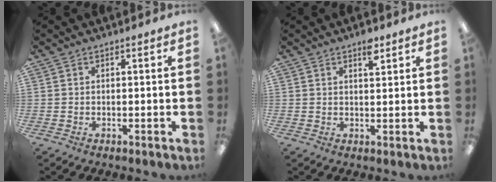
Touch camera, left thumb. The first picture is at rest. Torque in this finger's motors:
{"motor_torque": [0.59, 0.11, 0.61, -0.19, 0.00]}